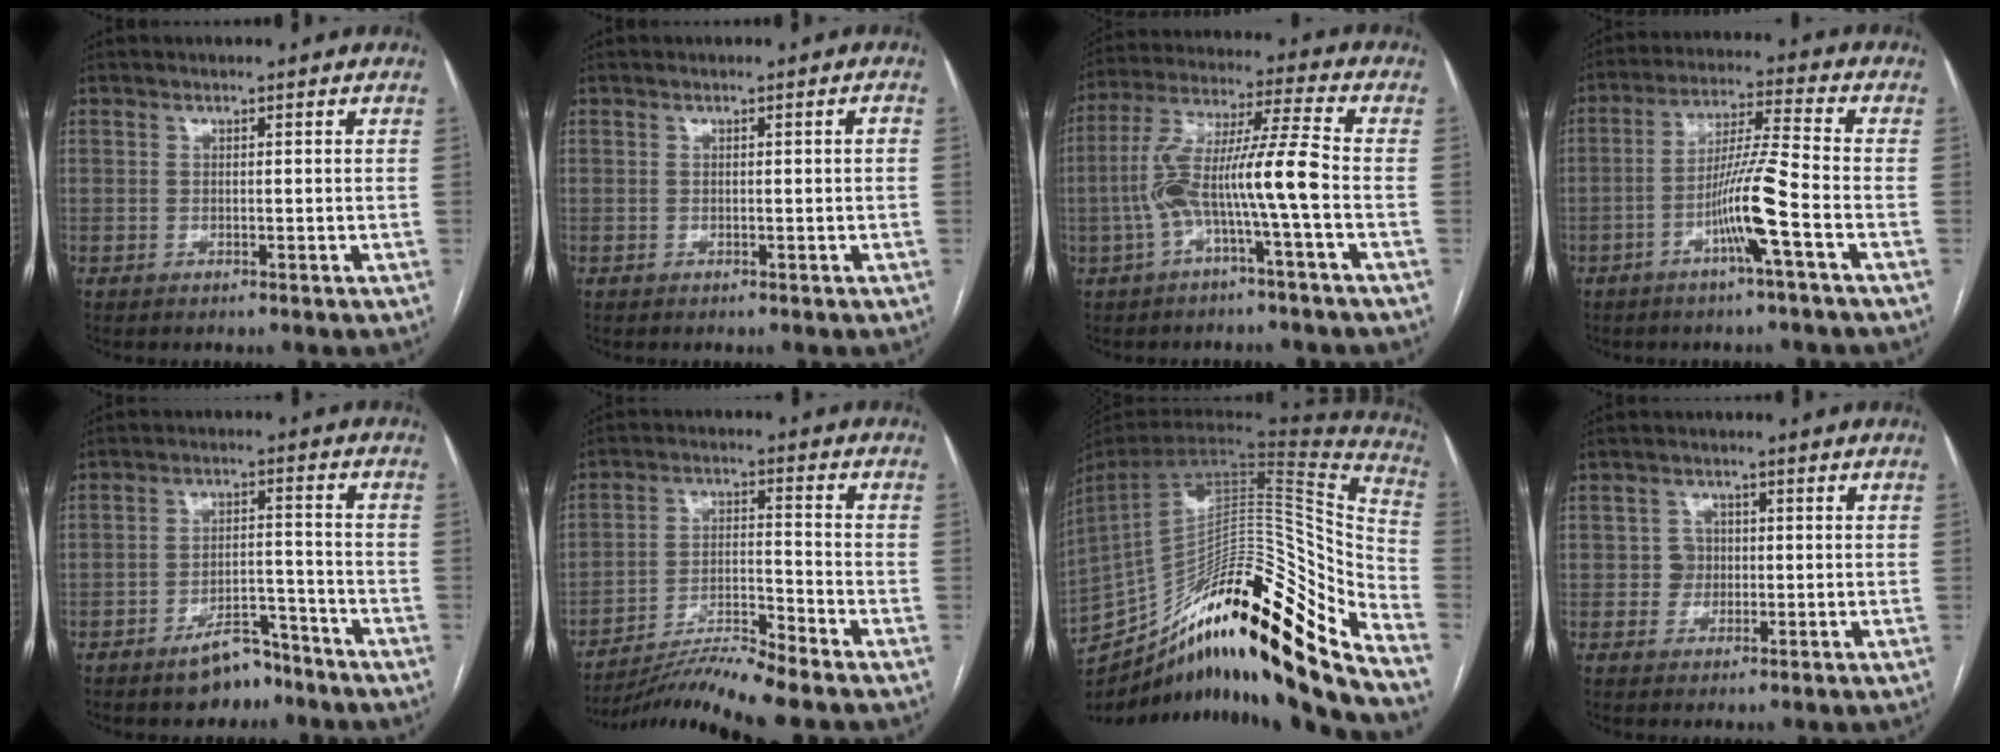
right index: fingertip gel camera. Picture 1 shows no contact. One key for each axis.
{"total": 1.0, "fx": 0.1, "fy": 0.2, "fz": 0.9, "tx": -0.012, "ty": 0.006, "tz": 0.003}
{"total": 11.5, "fx": -2.9, "fy": -0.1, "fz": 11.1, "tx": -0.223, "ty": 0.031, "tz": -0.057}
{"total": 9.4, "fx": -3.8, "fy": -0.9, "fz": 8.5, "tx": -0.164, "ty": 0.004, "tz": -0.072}
{"total": 6.6, "fx": -5.1, "fy": 2.9, "fz": 3.1, "tx": -0.046, "ty": 0.014, "tz": -0.078}
{"total": 9.6, "fx": -8.7, "fy": -2.0, "fz": 3.4, "tx": -0.058, "ty": -0.004, "tz": -0.157}
{"total": 34.5, "fx": -24.5, "fy": 4.9, "fz": 23.7, "tx": -0.368, "ty": -0.010, "tz": -0.378}
{"total": 2.7, "fx": -0.1, "fy": 2.7, "fz": 0.5, "tx": 0.002, "ty": 0.008, "tz": -0.001}